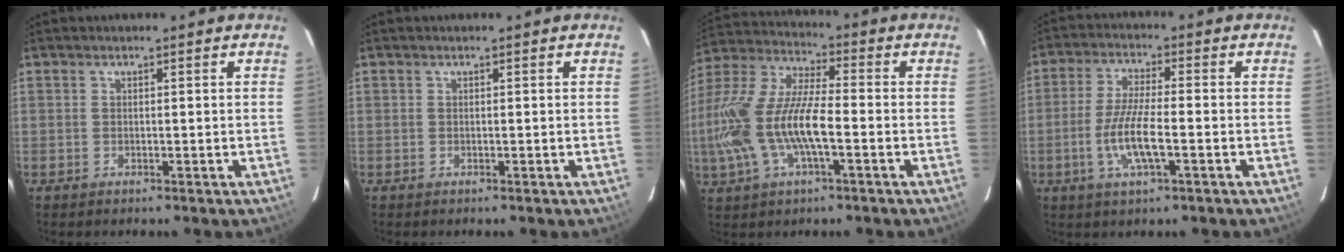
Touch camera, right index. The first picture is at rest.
{"total": 0.0}
{"total": 18.6, "force": [-4.1, 6.4, 16.9], "torque": [-0.347, -0.007, -0.079]}
{"total": 8.7, "force": [-2.7, 1.7, 8.1], "torque": [-0.164, -0.006, -0.053]}